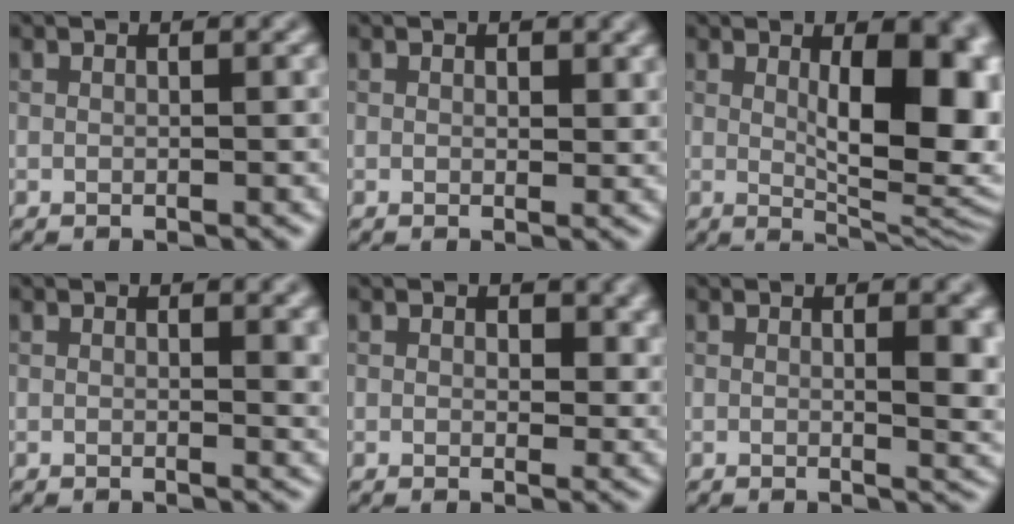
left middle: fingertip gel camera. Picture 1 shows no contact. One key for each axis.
{"total": 0.9, "fx": 0.5, "fy": 0.6, "fz": 0.5, "tx": -0.004, "ty": -0.005, "tz": 0.008}
{"total": 10.8, "fx": 1.5, "fy": 4.2, "fz": 9.8, "tx": -0.116, "ty": -0.006, "tz": 0.031}
{"total": 1.6, "fx": 0.6, "fy": 0.5, "fz": 1.4, "tx": -0.012, "ty": -0.004, "tz": 0.010}
{"total": 2.4, "fx": 0.9, "fy": 1.6, "fz": 1.6, "tx": -0.020, "ty": -0.009, "tz": 0.012}
{"total": 3.8, "fx": 0.6, "fy": 1.1, "fz": 3.6, "tx": -0.041, "ty": -0.003, "tz": 0.012}